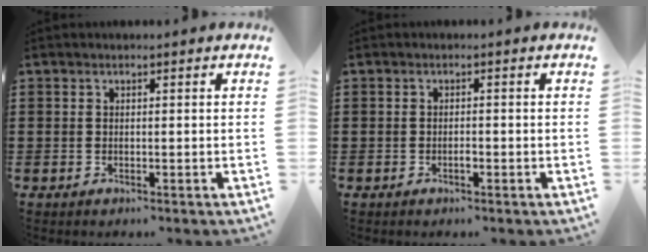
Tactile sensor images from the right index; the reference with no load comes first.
{"total": 1.0, "force": [-0.5, 0.3, 0.8], "torque": [-0.017, -0.005, -0.008]}